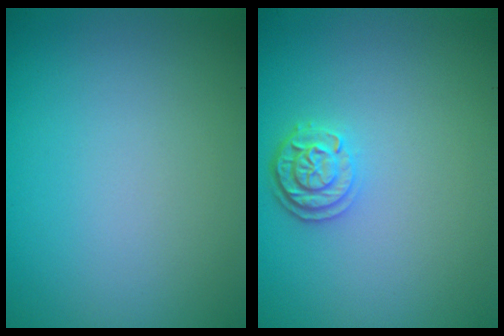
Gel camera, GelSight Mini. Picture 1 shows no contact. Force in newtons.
{"total": 2.4, "press": 2.1, "slide": 1.2}